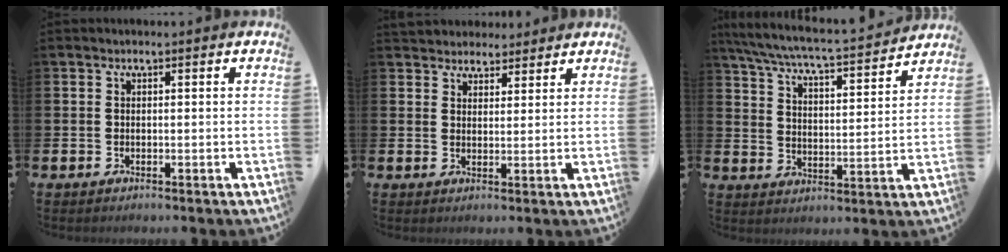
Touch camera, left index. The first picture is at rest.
{"total": 3.8, "force": [3.5, 1.4, -0.4], "torque": [-0.005, -0.012, 0.064]}
{"total": 6.5, "force": [6.1, 0.2, 2.1], "torque": [-0.074, -0.051, 0.101]}